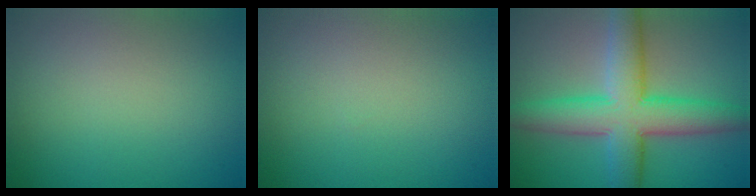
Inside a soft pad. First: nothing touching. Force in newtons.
{"total": 0.0}
{"total": 8.9, "press": 8.9, "slide": 0.2}